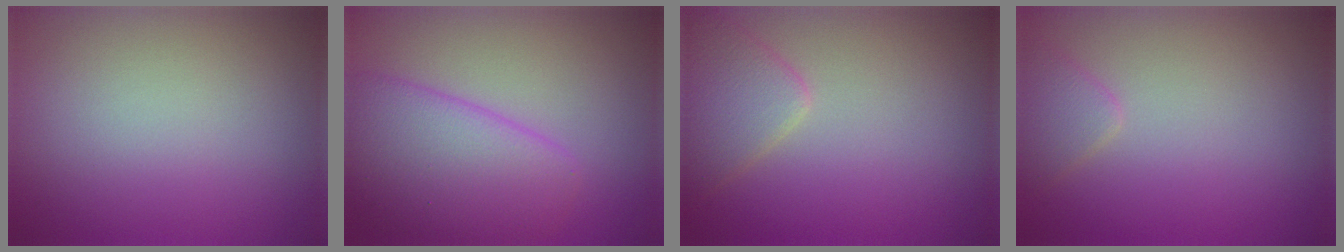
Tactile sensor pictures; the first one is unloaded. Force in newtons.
{"total": 5.7, "press": 5.7, "slide": 0.3}
{"total": 2.8, "press": 2.8, "slide": 0.1}
{"total": 1.4, "press": 1.4, "slide": 0.1}